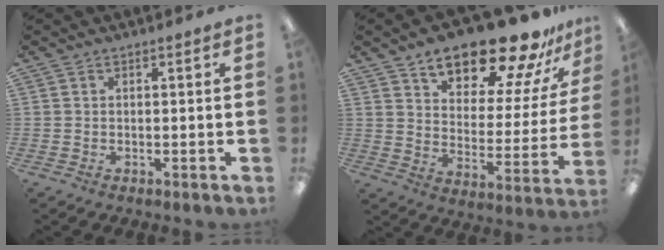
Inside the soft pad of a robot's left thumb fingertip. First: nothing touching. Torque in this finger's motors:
{"motor_torque": [0.47, 0.48, 1.60, -1.17, 0.14]}